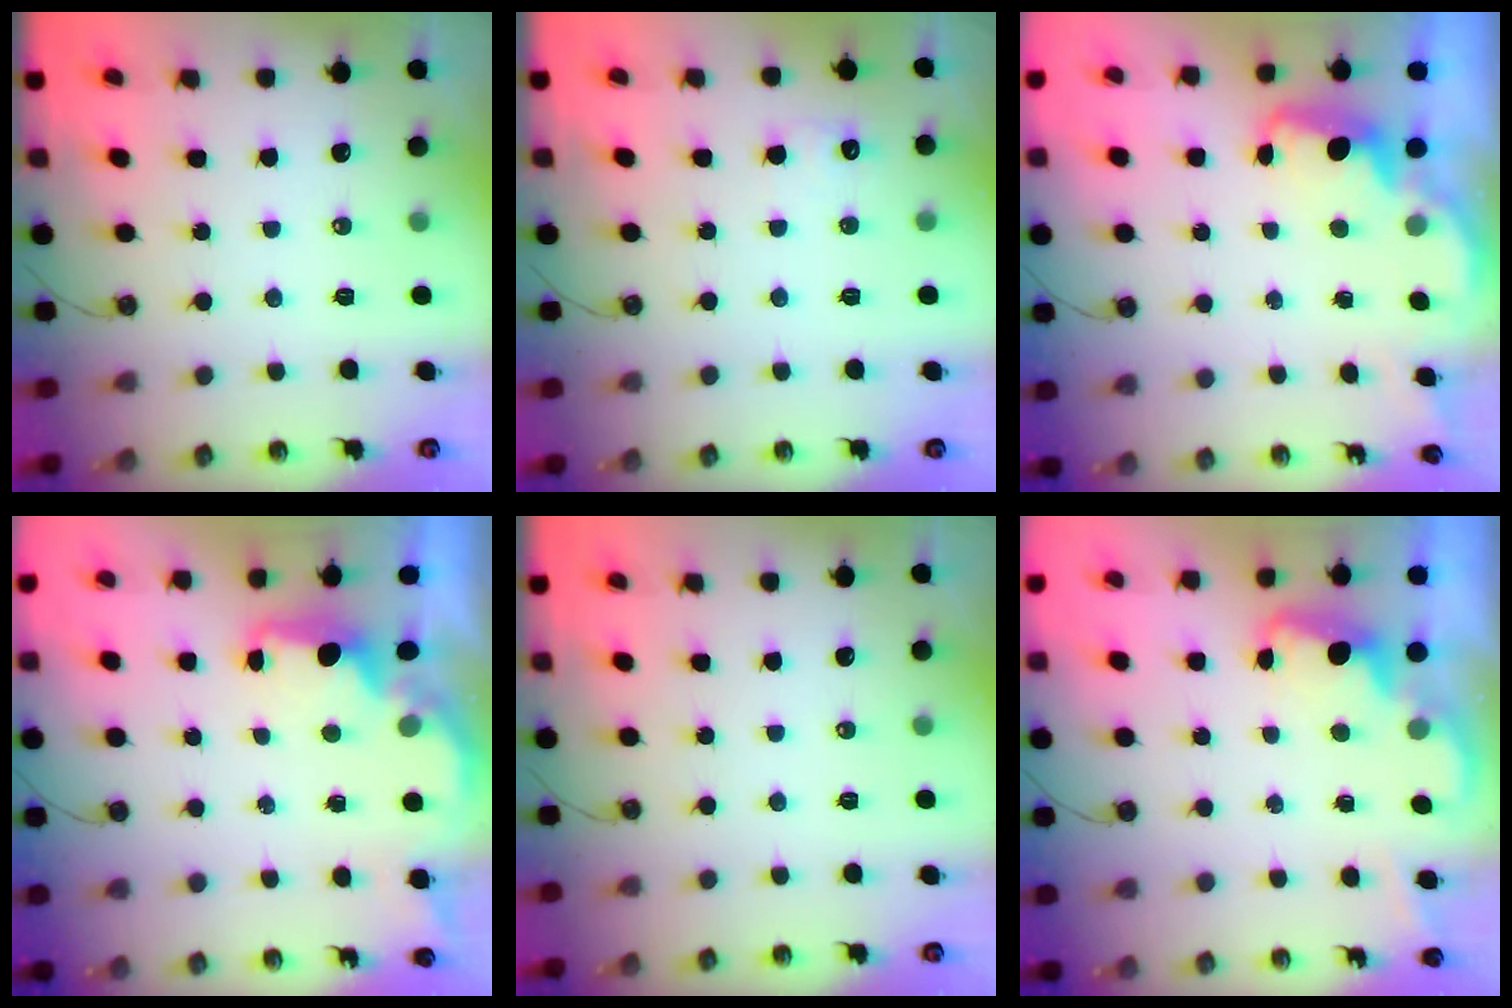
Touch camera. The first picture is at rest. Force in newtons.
{"total": 5.7, "press": 5.5, "slide": 1.3}
{"total": 2.5, "press": 2.4, "slide": 0.6}
{"total": 1.8, "press": 1.6, "slide": 0.8}
{"total": 0.0}
{"total": 2.2, "press": 2.2, "slide": 0.5}